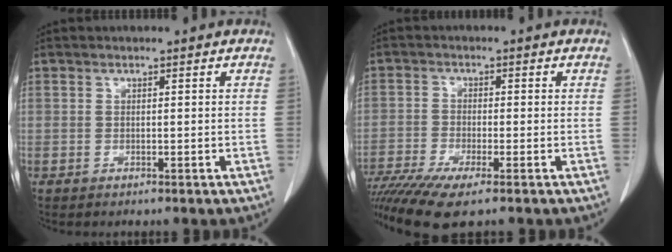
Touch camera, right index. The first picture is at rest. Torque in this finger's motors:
{"motor_torque": [1.10, -1.04, 0.47, 0.13]}